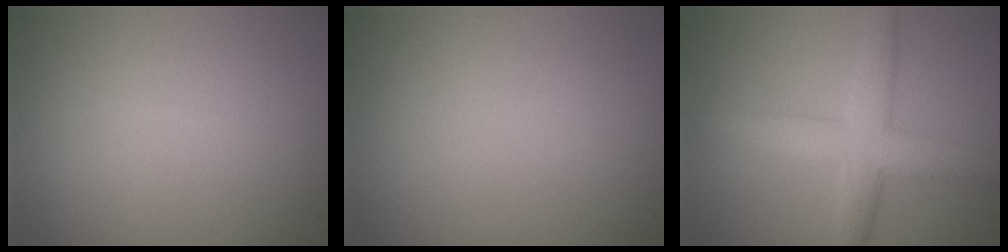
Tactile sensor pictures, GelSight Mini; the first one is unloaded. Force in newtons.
{"total": 0.0}
{"total": 5.3, "press": 5.3, "slide": 0.0}